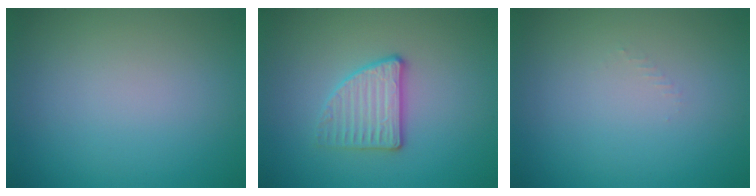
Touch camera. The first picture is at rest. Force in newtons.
{"total": 2.8, "press": 2.7, "slide": 0.7}
{"total": 0.5, "press": 0.5, "slide": 0.2}